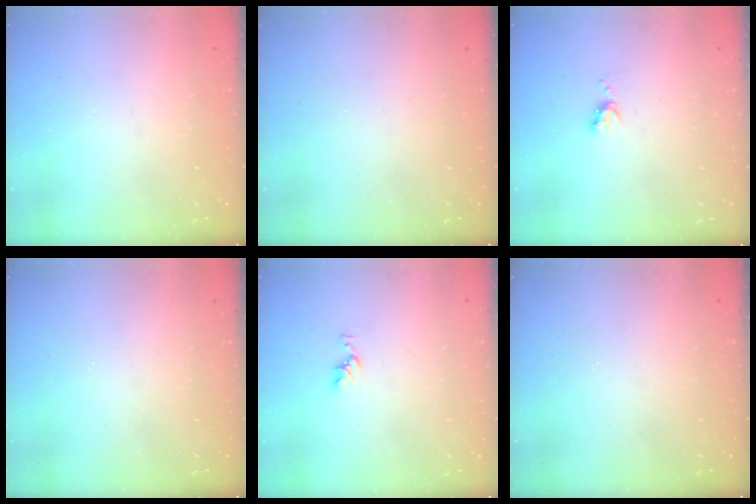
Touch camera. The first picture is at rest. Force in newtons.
{"total": 0.0}
{"total": 3.8, "press": 3.8, "slide": 0.4}
{"total": 0.0}
{"total": 3.9, "press": 3.9, "slide": 0.5}
{"total": 0.0}